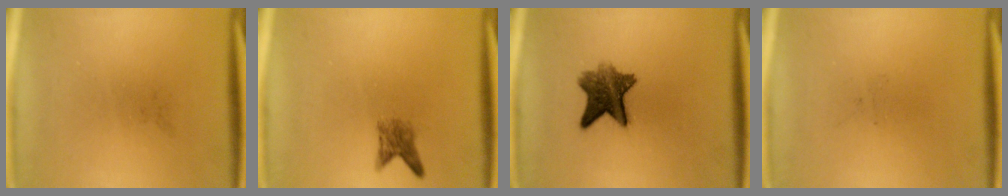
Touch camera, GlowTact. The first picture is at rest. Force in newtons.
{"total": 2.3}
{"total": 7.5}
{"total": 0.0}